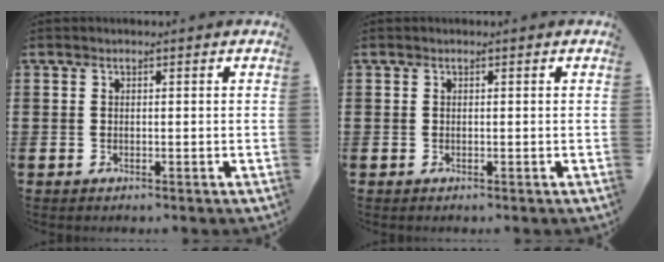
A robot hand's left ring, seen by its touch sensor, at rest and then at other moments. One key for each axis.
{"total": 0.0}